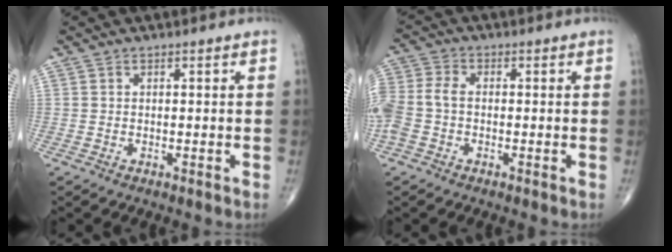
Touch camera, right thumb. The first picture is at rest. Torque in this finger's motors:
{"motor_torque": [0.27, 0.27, 1.09, -0.04, 0.23]}